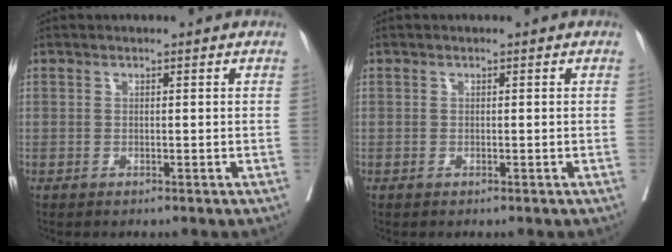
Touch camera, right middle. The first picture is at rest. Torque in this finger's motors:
{"motor_torque": [0.15, -0.38, 0.04, 0.01]}